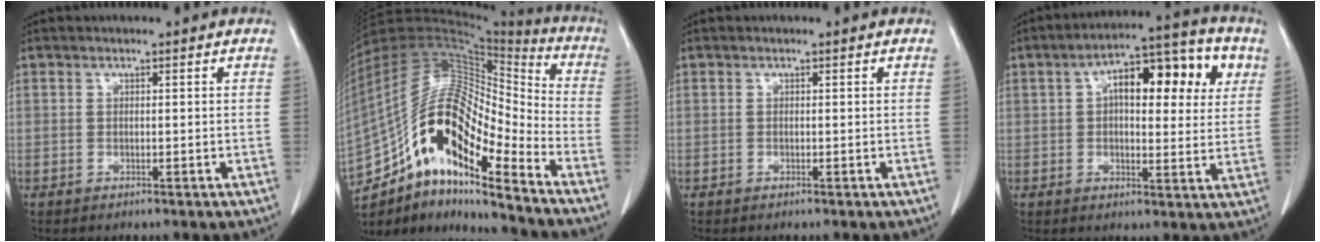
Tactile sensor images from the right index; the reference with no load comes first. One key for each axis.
{"total": 20.4, "fx": -12.1, "fy": 5.4, "fz": 15.4, "tx": -0.302, "ty": 0.030, "tz": -0.209}
{"total": 0.0}
{"total": 14.2, "fx": 4.2, "fy": 5.7, "fz": 12.4, "tx": -0.168, "ty": 0.039, "tz": 0.056}